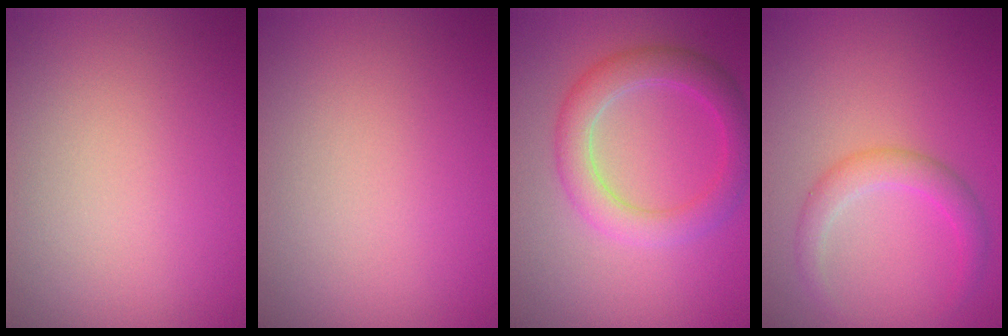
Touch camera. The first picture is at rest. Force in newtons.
{"total": 0.0}
{"total": 4.1, "press": 4.1, "slide": 0.3}
{"total": 2.3, "press": 2.3, "slide": 0.0}